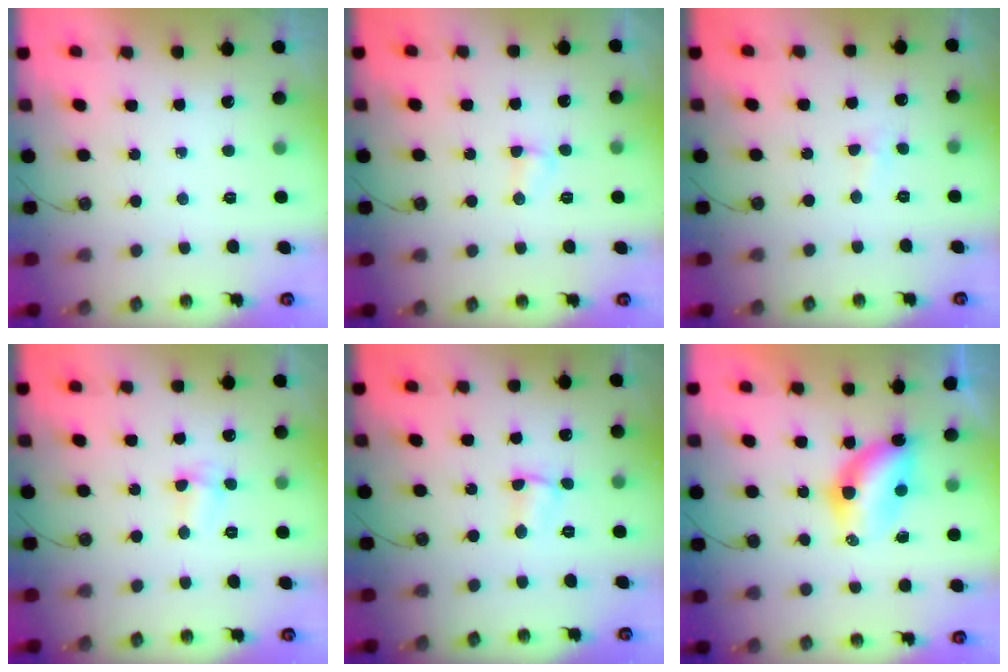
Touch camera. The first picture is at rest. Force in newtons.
{"total": 2.5, "press": 2.5, "slide": 0.5}
{"total": 2.1, "press": 2.0, "slide": 0.3}
{"total": 2.6, "press": 2.5, "slide": 0.6}
{"total": 1.2, "press": 1.1, "slide": 0.4}
{"total": 8.4, "press": 7.5, "slide": 3.9}